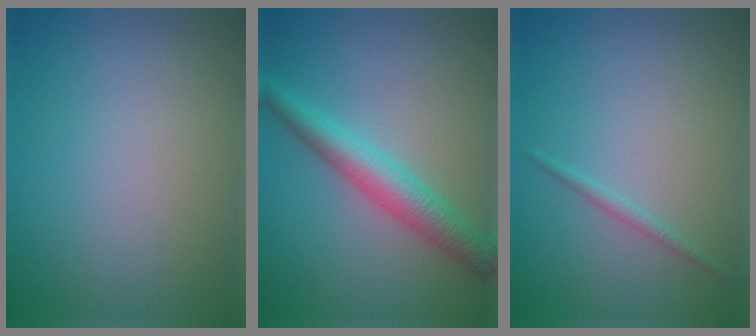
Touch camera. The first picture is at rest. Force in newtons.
{"total": 4.5, "press": 4.5, "slide": 0.1}
{"total": 0.9, "press": 0.9, "slide": 0.0}